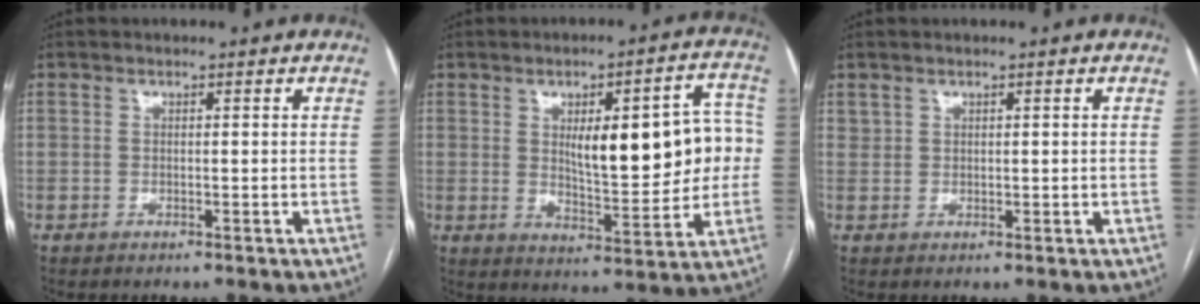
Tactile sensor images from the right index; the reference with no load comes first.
{"total": 15.7, "force": [1.7, 5.0, 14.8], "torque": [-0.192, 0.029, 0.035]}
{"total": 1.3, "force": [1.0, 0.9, 0.3], "torque": [-0.004, 0.002, 0.023]}